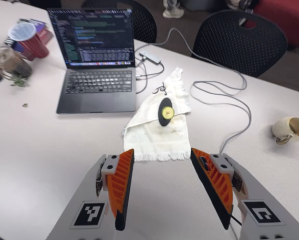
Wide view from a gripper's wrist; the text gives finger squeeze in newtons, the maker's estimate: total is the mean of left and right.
{"total": 0.0}